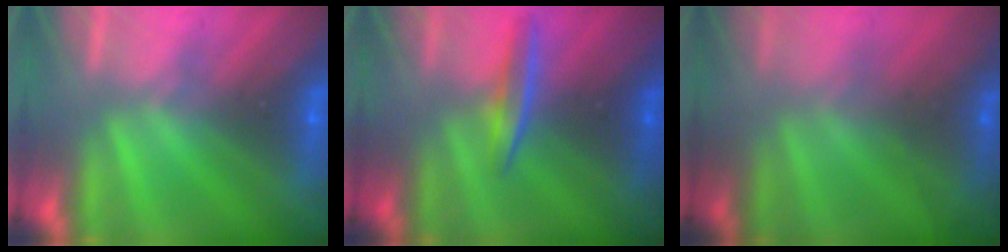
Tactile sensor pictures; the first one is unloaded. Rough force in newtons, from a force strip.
{"total": 1.5}
{"total": 10.5}